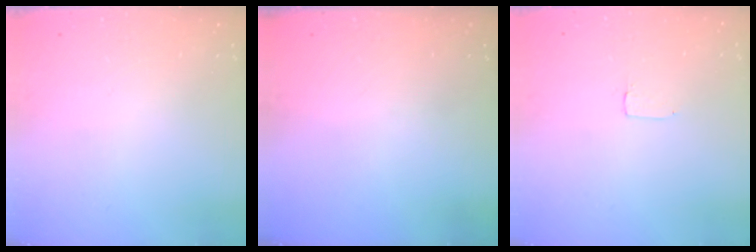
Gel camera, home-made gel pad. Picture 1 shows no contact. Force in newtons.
{"total": 0.0}
{"total": 1.7, "press": 1.7, "slide": 0.1}